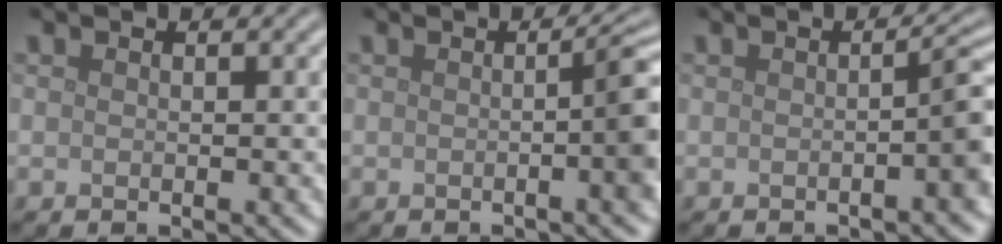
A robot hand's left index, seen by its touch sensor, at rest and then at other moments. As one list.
[{"total": 4.6, "force": [-0.2, 1.0, 4.5], "torque": [-0.046, 0.009, -0.008]}, {"total": 2.9, "force": [-0.5, 0.6, 2.8], "torque": [-0.028, 0.013, -0.012]}]